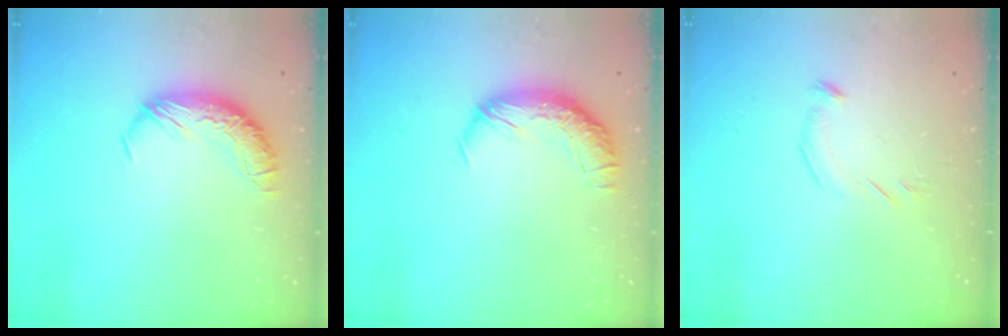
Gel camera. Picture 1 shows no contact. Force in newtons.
{"total": 2.3, "press": 1.0, "slide": 2.1}
{"total": 5.9, "press": 5.8, "slide": 1.2}